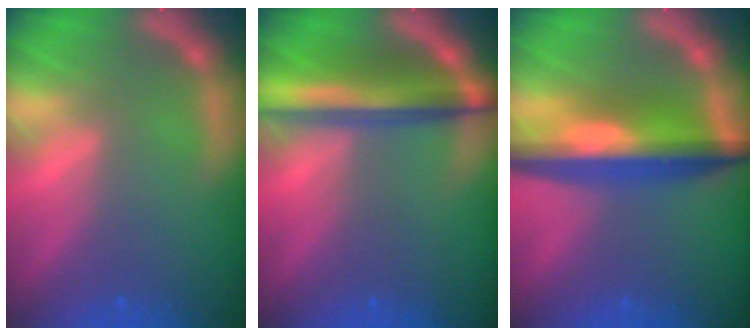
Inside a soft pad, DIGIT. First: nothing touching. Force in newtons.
{"total": 7.1}
{"total": 8.6}